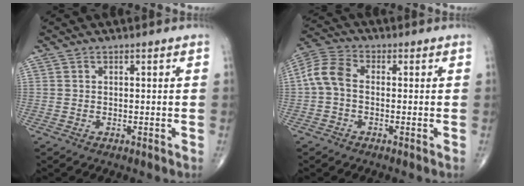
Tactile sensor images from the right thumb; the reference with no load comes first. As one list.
[{"total": 6.6, "force": [-0.4, 4.3, 5.0], "torque": [-0.102, 0.020, -0.021]}]